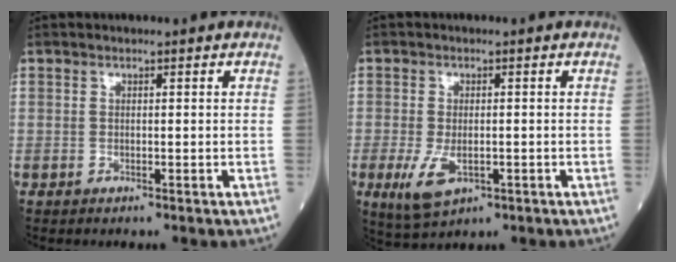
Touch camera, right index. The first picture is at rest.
{"total": 5.8, "force": [-2.0, 2.7, 4.7], "torque": [-0.101, -0.013, -0.026]}